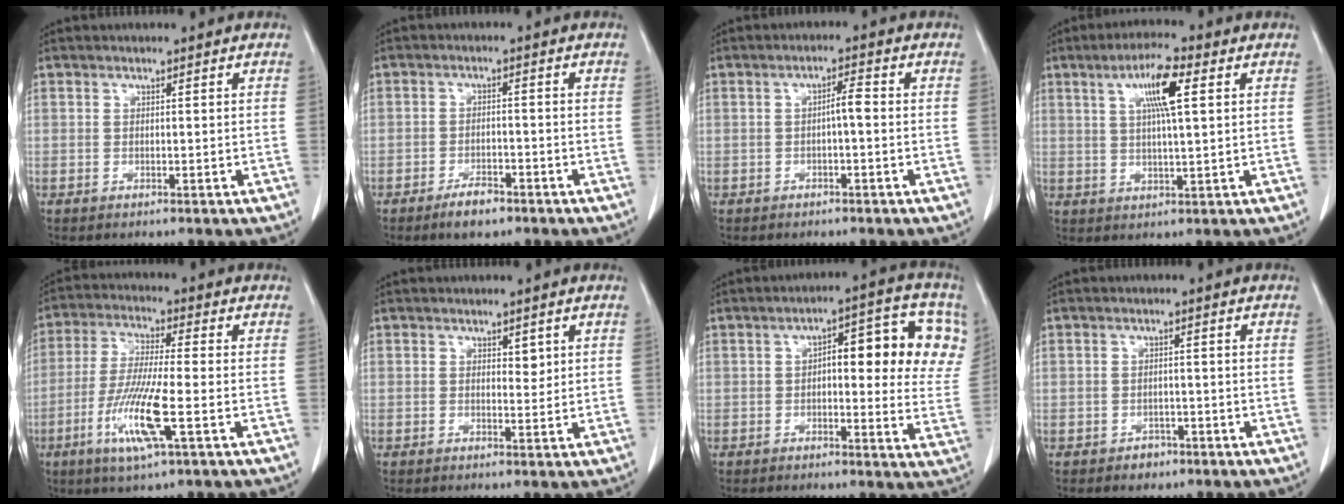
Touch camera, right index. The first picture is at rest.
{"total": 3.9, "force": [-2.8, 1.4, 2.3], "torque": [-0.042, 0.000, -0.045]}
{"total": 2.4, "force": [-0.4, 0.3, 2.3], "torque": [-0.039, 0.006, -0.005]}
{"total": 7.7, "force": [2.7, 0.7, 7.1], "torque": [-0.131, 0.006, 0.046]}
{"total": 10.9, "force": [-3.9, 0.4, 10.1], "torque": [-0.208, -0.018, -0.076]}
{"total": 1.4, "force": [0.7, 0.8, 0.9], "torque": [-0.010, -0.004, 0.013]}
{"total": 14.3, "force": [3.8, 4.9, 12.9], "torque": [-0.149, 0.028, 0.037]}
{"total": 2.0, "force": [-1.3, 1.5, 0.4], "torque": [-0.005, 0.006, -0.016]}